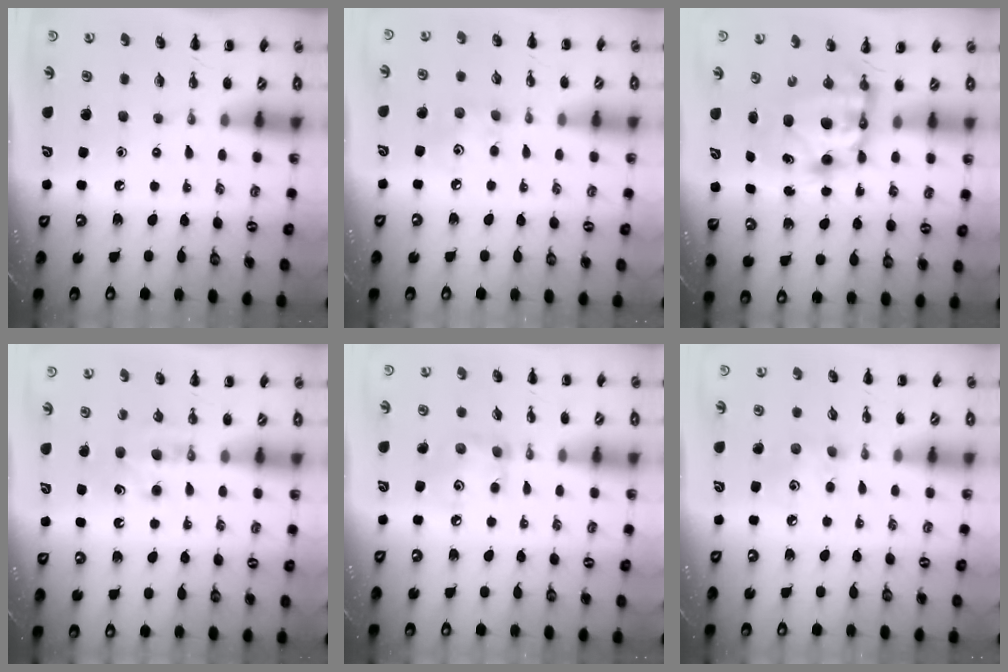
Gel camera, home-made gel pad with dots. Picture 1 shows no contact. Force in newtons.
{"total": 5.2, "press": 5.1, "slide": 1.2}
{"total": 8.1, "press": 7.9, "slide": 1.8}
{"total": 5.9, "press": 5.7, "slide": 1.5}
{"total": 6.3, "press": 6.3, "slide": 0.3}
{"total": 5.2, "press": 5.1, "slide": 1.1}